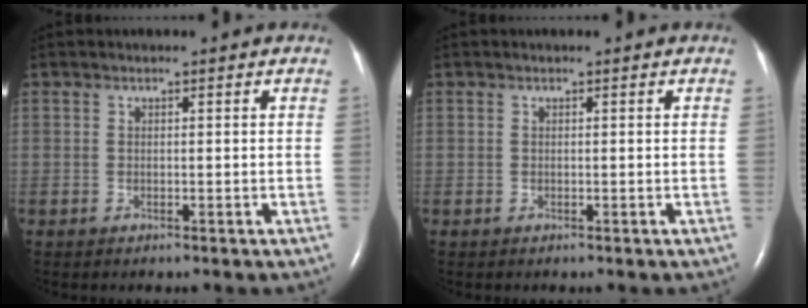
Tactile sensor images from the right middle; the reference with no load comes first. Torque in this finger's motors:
{"motor_torque": [0.00, 0.00, 0.00, 0.00]}